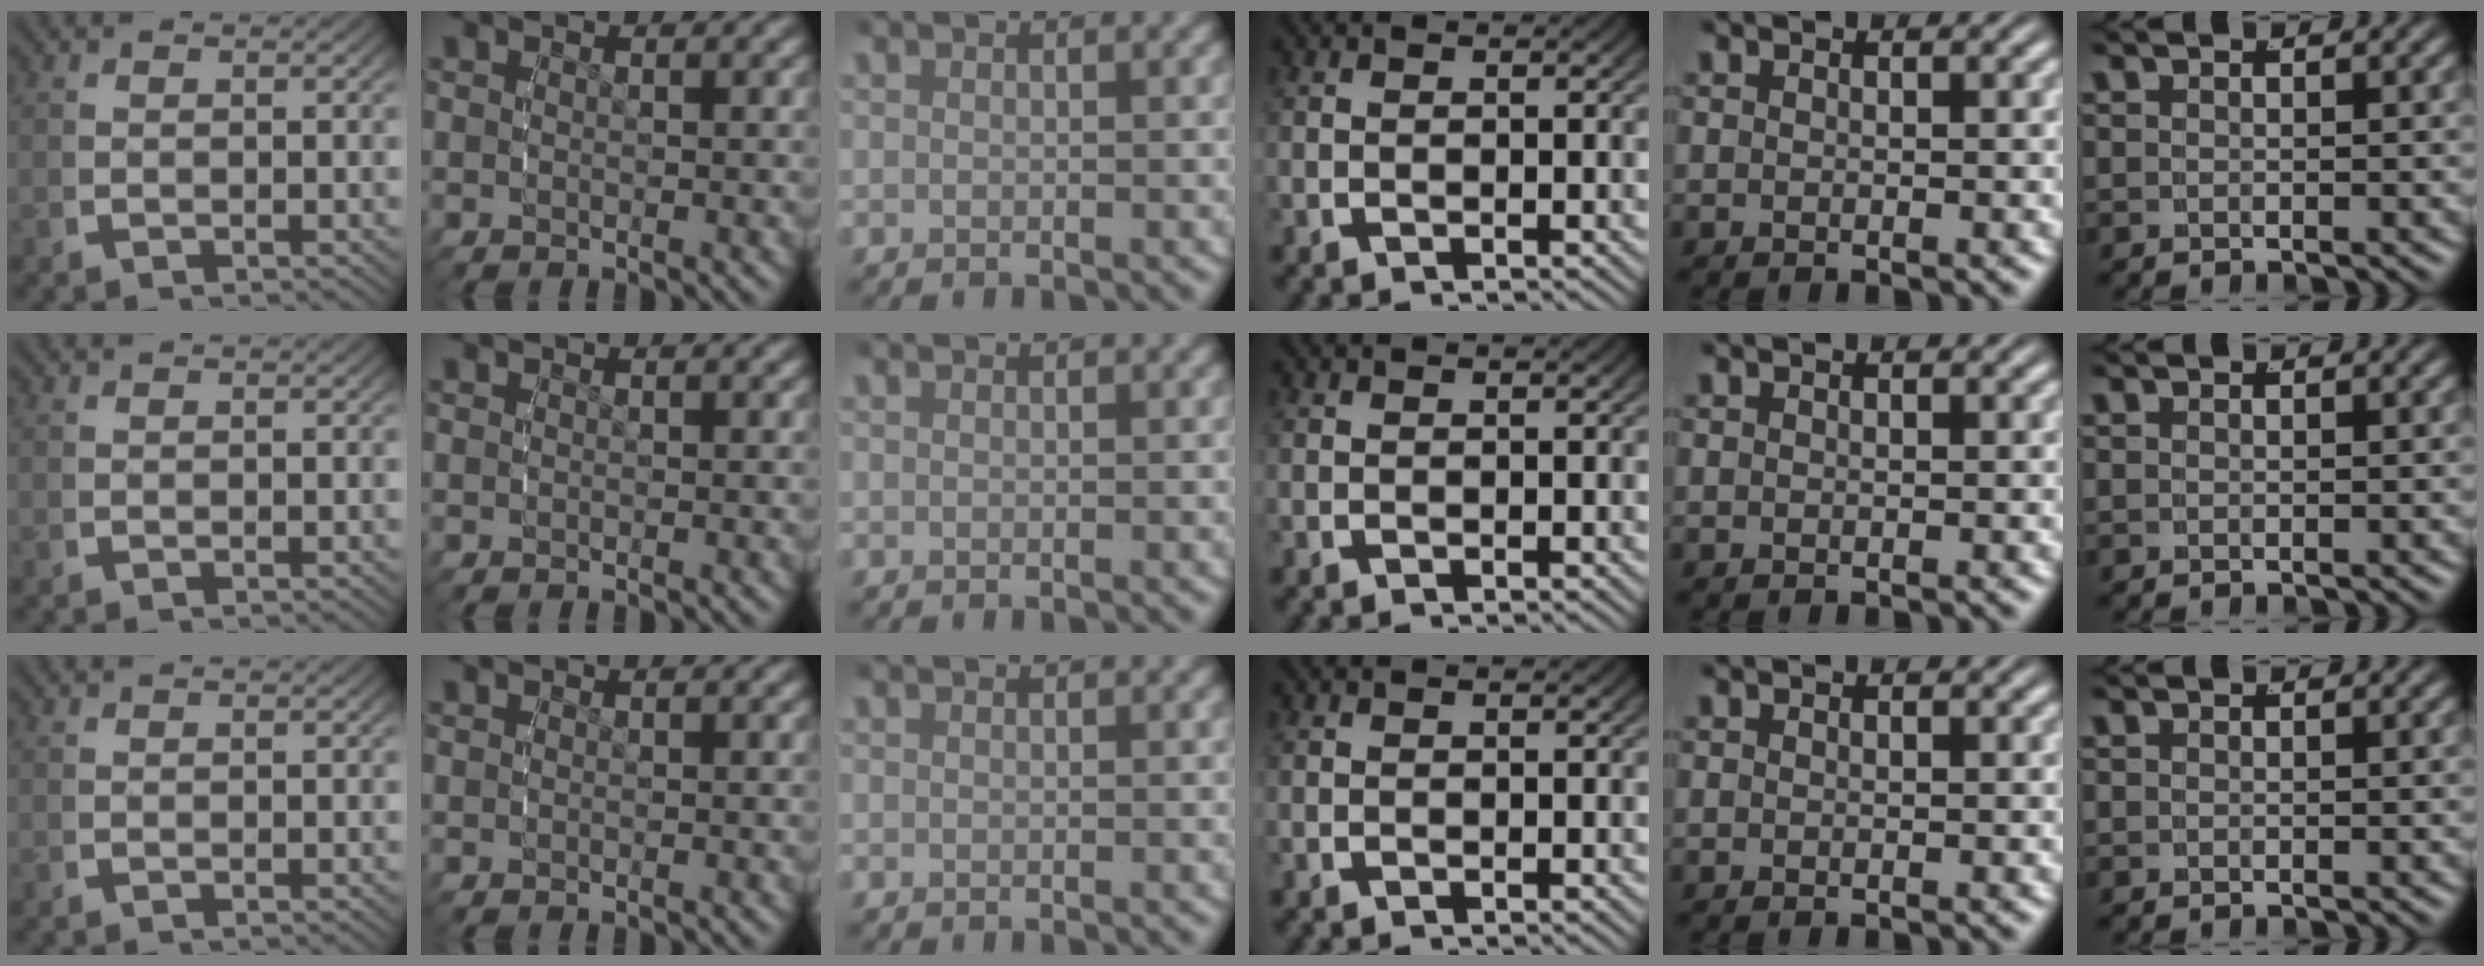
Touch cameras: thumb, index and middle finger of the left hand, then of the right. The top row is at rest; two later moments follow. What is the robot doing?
{"motion": "reach", "object": "photo album"}